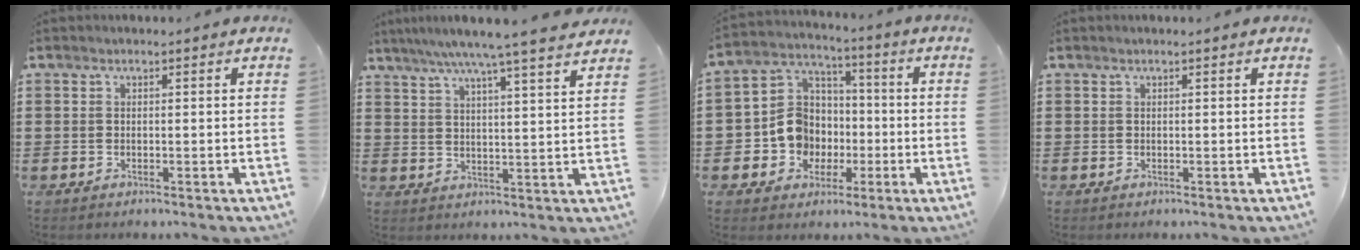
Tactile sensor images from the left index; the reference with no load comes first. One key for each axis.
{"total": 6.6, "fx": 5.6, "fy": -1.0, "fz": 3.4, "tx": -0.083, "ty": -0.025, "tz": 0.095}
{"total": 9.4, "fx": -1.7, "fy": 8.7, "fz": 3.3, "tx": -0.119, "ty": 0.005, "tz": -0.031}
{"total": 0.0}